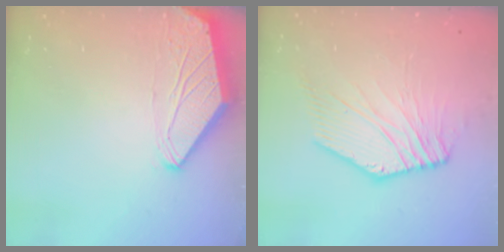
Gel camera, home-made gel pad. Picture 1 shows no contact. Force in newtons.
{"total": 5.2, "press": 5.0, "slide": 1.4}